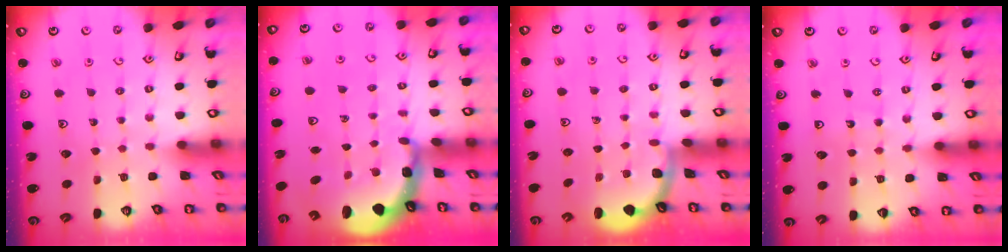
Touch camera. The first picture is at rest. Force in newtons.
{"total": 3.8, "press": 3.6, "slide": 1.0}
{"total": 1.9, "press": 1.9, "slide": 0.0}
{"total": 6.4, "press": 5.8, "slide": 2.7}